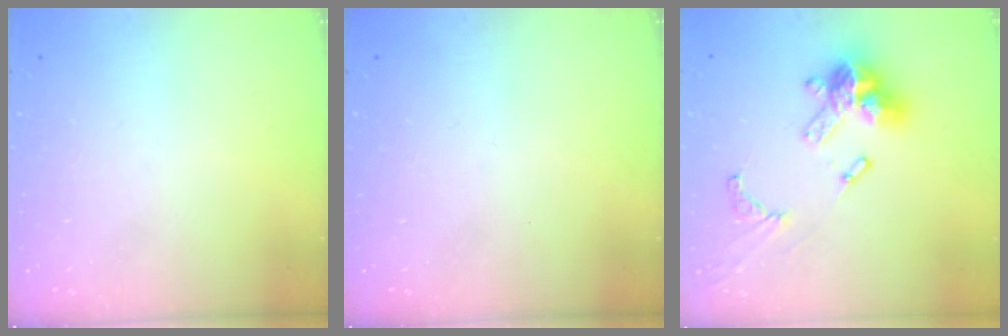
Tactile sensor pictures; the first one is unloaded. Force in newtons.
{"total": 0.0}
{"total": 16.1, "press": 16.0, "slide": 1.8}